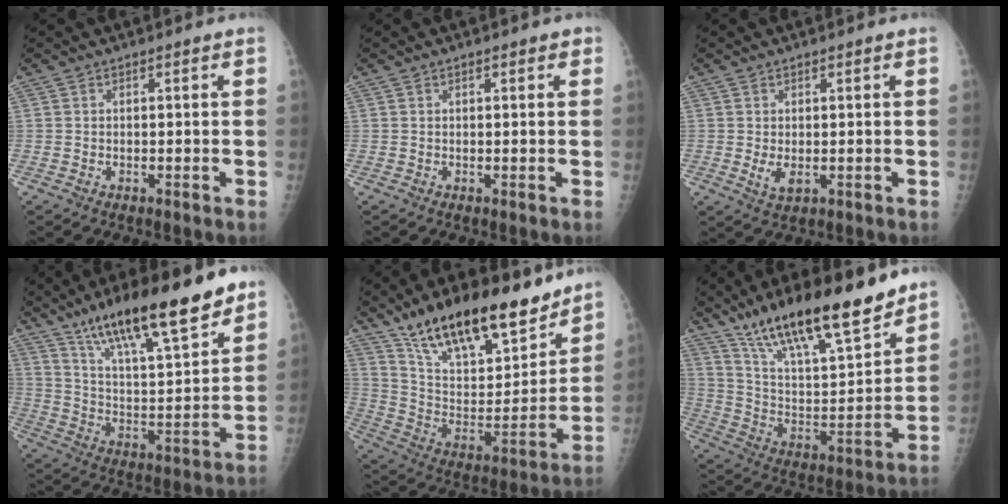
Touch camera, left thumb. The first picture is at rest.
{"total": 1.3, "force": [0.7, 0.7, 0.9], "torque": [-0.005, 0.000, 0.007]}
{"total": 2.8, "force": [-0.1, 1.5, 2.4], "torque": [-0.039, -0.006, 0.006]}
{"total": 22.5, "force": [15.5, 5.2, 15.4], "torque": [-0.230, -0.067, 0.262]}
{"total": 24.4, "force": [18.0, 8.9, 13.9], "torque": [-0.193, -0.073, 0.308]}
{"total": 24.3, "force": [17.6, 6.0, 15.7], "torque": [-0.234, -0.070, 0.304]}